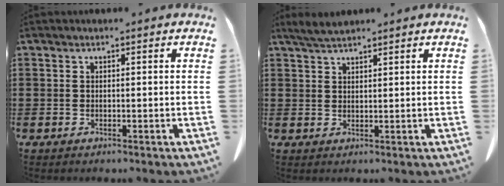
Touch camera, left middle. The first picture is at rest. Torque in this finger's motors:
{"motor_torque": [0.22, 0.19, 0.01, 0.03]}